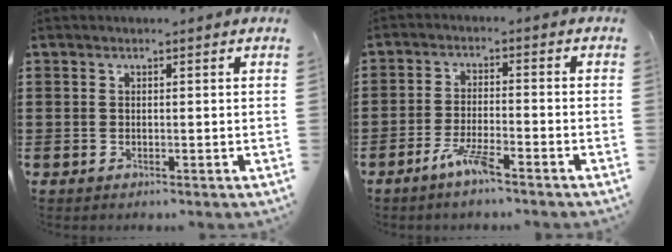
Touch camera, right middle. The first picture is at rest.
{"total": 4.9, "force": [-3.4, 0.7, 3.4], "torque": [-0.083, -0.006, -0.067]}